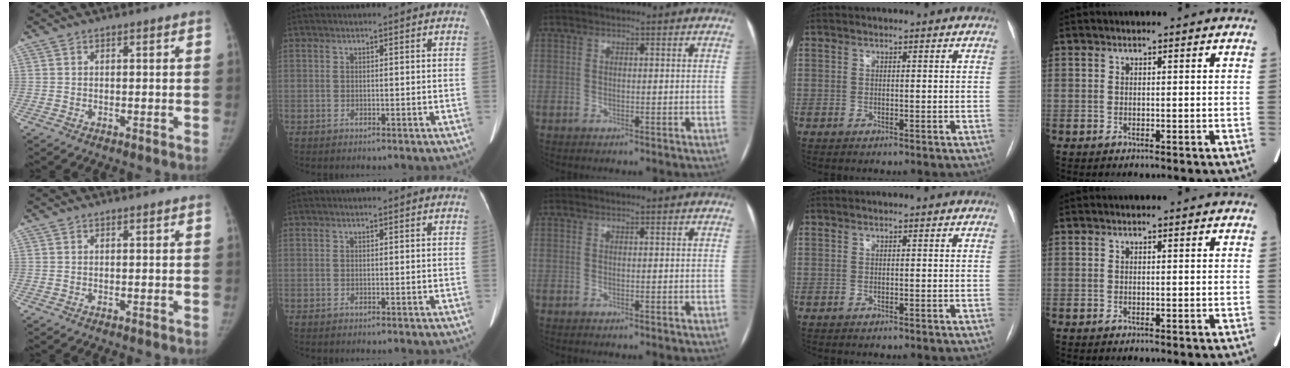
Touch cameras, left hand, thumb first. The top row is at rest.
{}